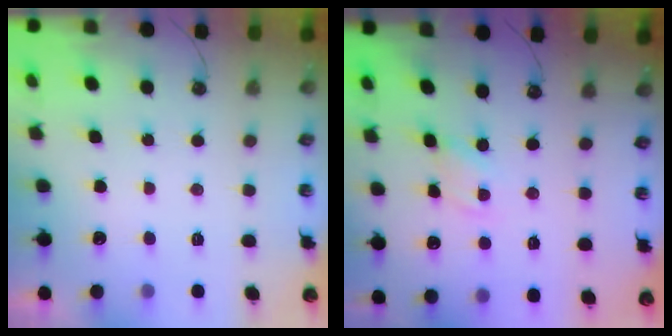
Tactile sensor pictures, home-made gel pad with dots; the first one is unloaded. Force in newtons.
{"total": 1.3, "press": 1.3, "slide": 0.2}